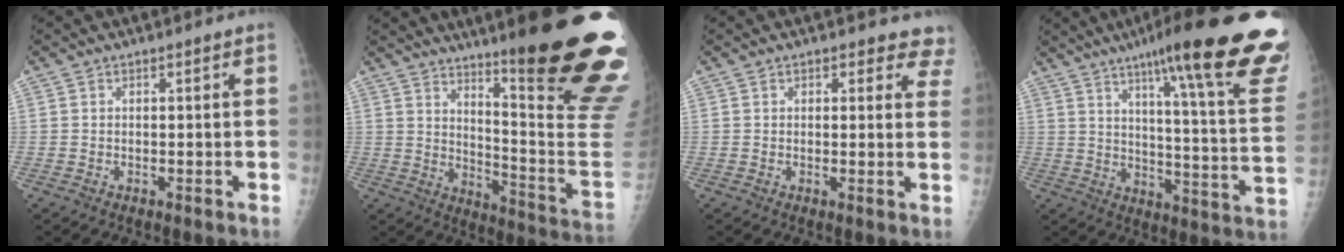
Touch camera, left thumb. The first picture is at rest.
{"total": 27.6, "force": [17.5, 2.7, 21.2], "torque": [-0.219, -0.125, 0.246]}
{"total": 5.3, "force": [4.5, 2.7, 1.0], "torque": [0.038, -0.015, 0.031]}
{"total": 29.5, "force": [20.0, 3.3, 21.4], "torque": [-0.247, -0.090, 0.267]}